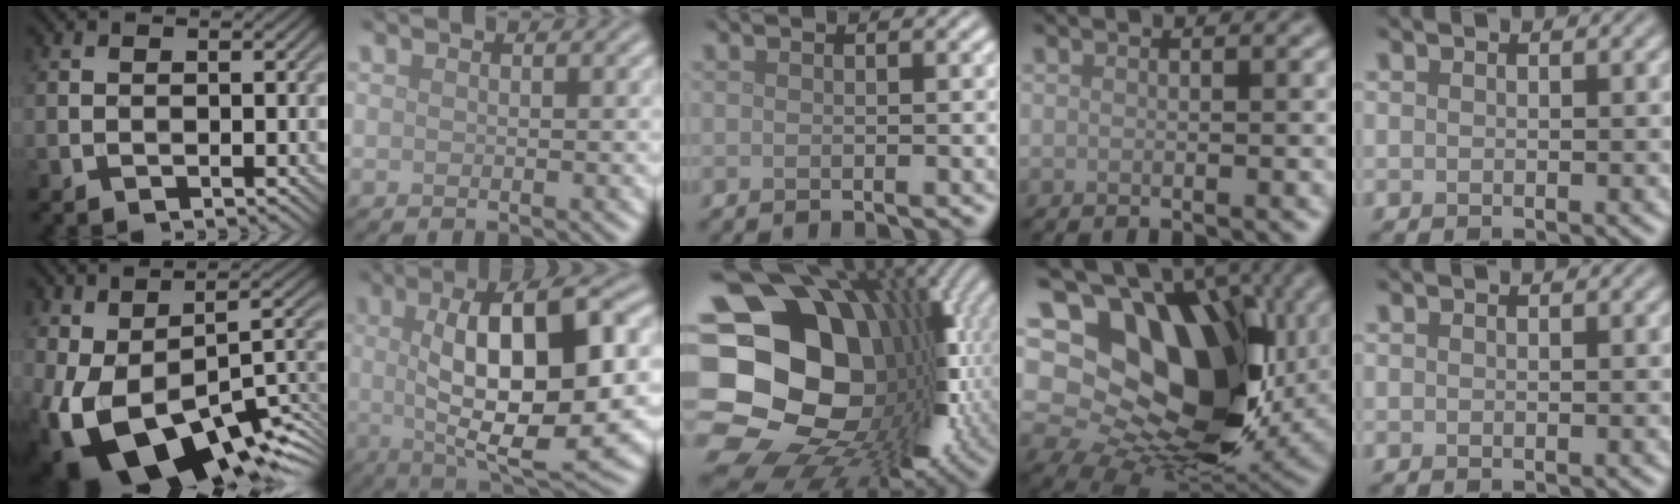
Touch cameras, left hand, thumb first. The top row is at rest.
{"thumb": {"total": 18.3, "force": [-6.1, 10.2, 13.9], "torque": [-0.264, -0.057, -0.077]}, "index": {"total": 13.3, "force": [0.9, 4.5, 12.4], "torque": [-0.167, 0.007, 0.009]}, "middle": {"total": 22.8, "force": [-2.6, 18.7, 12.8], "torque": [-0.214, -0.010, -0.073]}, "ring": {"total": 18.6, "force": [4.2, 13.2, 12.4], "torque": [-0.189, 0.012, 0.091]}}